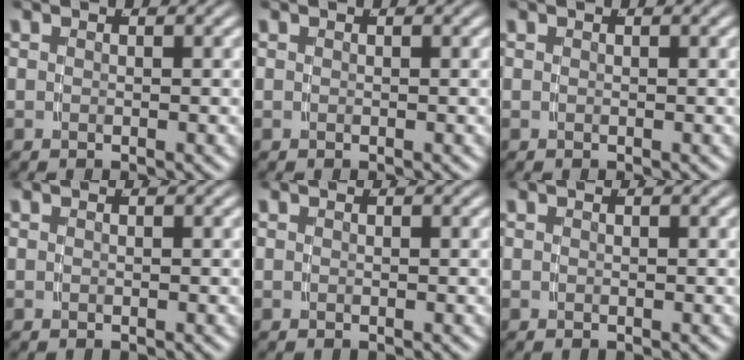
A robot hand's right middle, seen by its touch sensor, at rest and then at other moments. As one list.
[{"total": 0.0}, {"total": 0.0}, {"total": 0.0}, {"total": 0.0}, {"total": 0.0}]